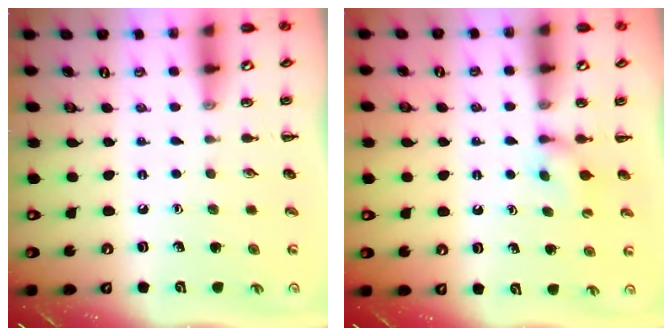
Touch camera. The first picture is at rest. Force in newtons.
{"total": 3.7, "press": 3.5, "slide": 1.2}